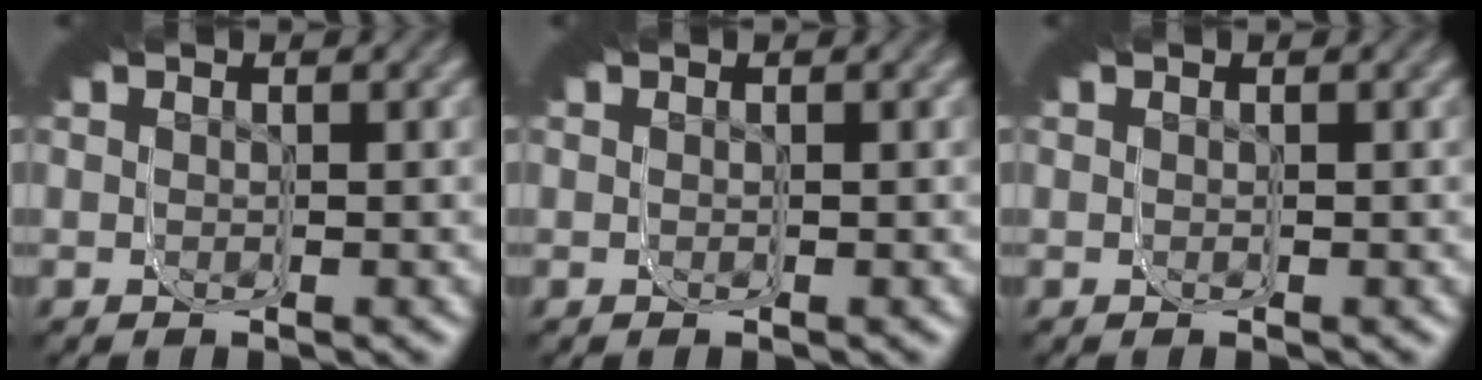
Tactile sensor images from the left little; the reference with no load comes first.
{"total": 0.0}
{"total": 0.0}